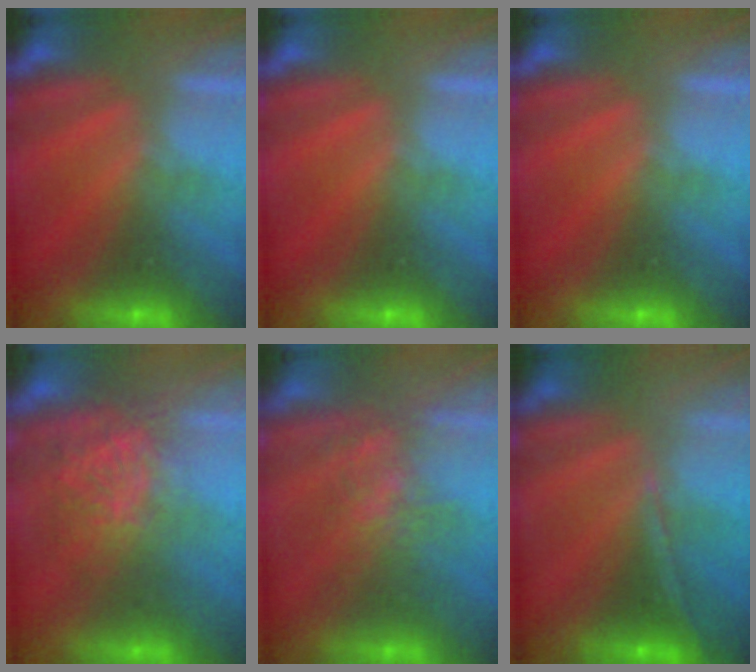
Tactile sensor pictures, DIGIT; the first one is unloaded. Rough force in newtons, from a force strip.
{"total": 0.0}
{"total": 0.0}
{"total": 3.5}
{"total": 4.5}
{"total": 1.3}